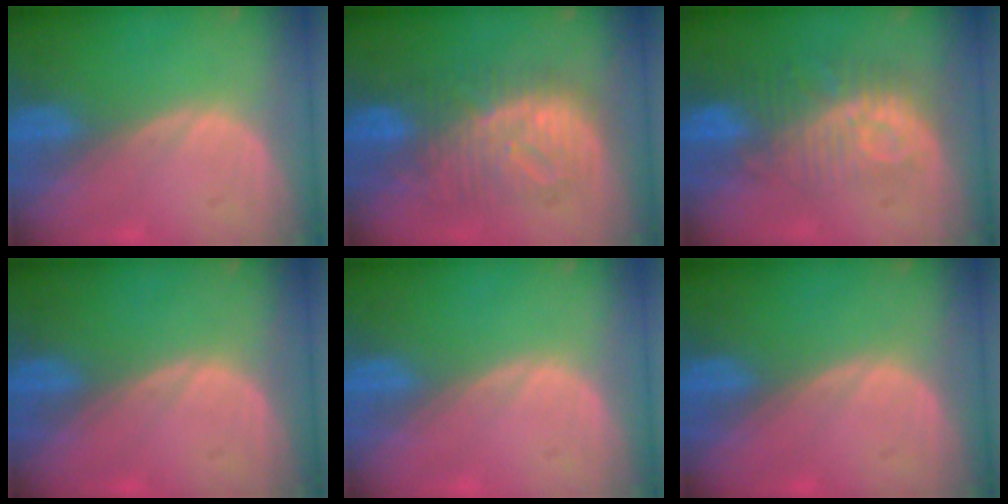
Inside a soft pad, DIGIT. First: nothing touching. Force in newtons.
{"total": 9.0, "press": 9.0, "slide": 0.3}
{"total": 9.7, "press": 8.8, "slide": 4.0}
{"total": 0.0}
{"total": 0.0}
{"total": 0.0}